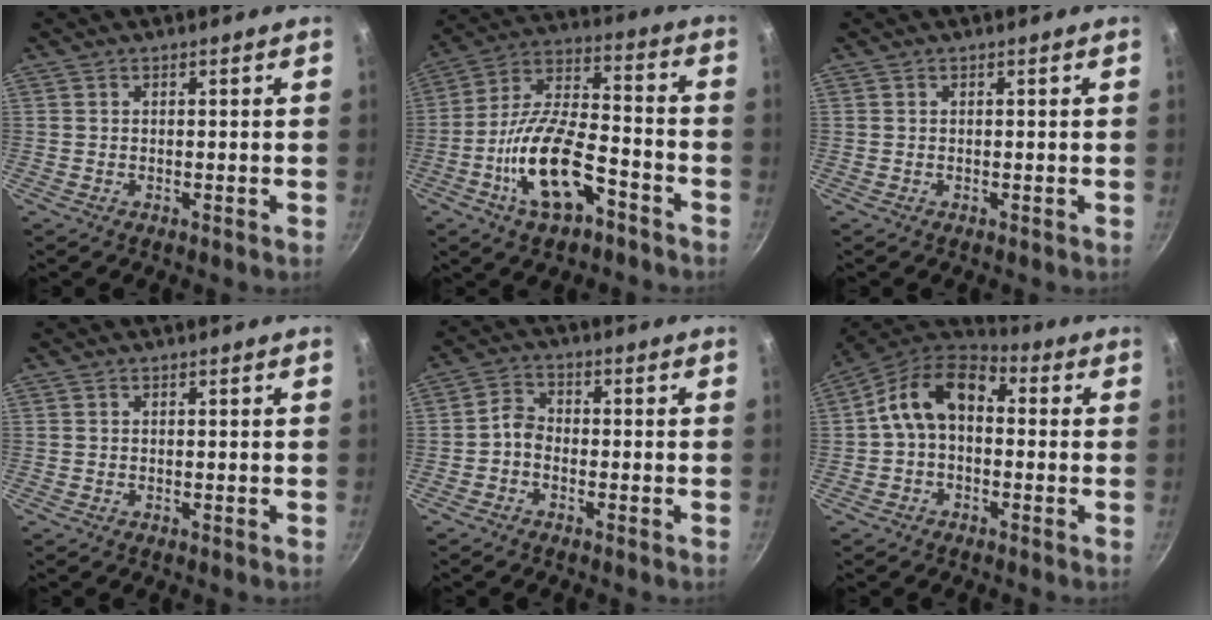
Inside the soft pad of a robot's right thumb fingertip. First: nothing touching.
{"total": 16.9, "force": [-7.7, 7.4, 13.1], "torque": [-0.224, 0.046, -0.144]}
{"total": 0.0}
{"total": 0.0}
{"total": 3.2, "force": [-1.5, 2.2, 1.7], "torque": [-0.030, 0.025, -0.037]}
{"total": 11.8, "force": [0.5, 8.0, 8.6], "torque": [-0.132, 0.038, -0.013]}